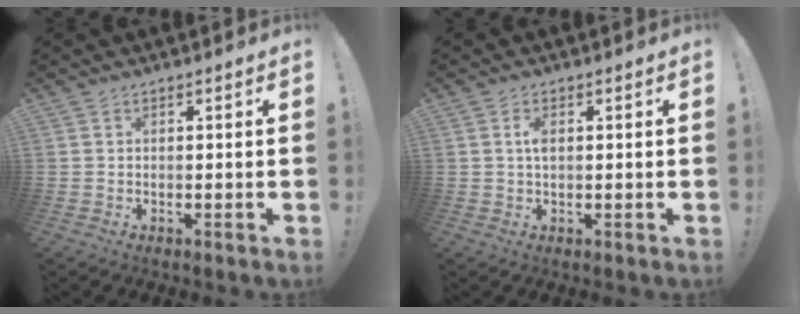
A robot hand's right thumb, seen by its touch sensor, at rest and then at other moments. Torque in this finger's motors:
{"motor_torque": [-0.05, 0.03, 0.39, -0.28, 0.02]}